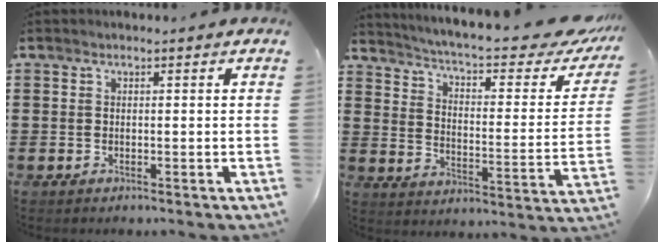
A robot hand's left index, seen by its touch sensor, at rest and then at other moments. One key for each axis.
{"total": 5.8, "fx": 4.9, "fy": -0.2, "fz": 3.0, "tx": -0.080, "ty": -0.044, "tz": 0.080}